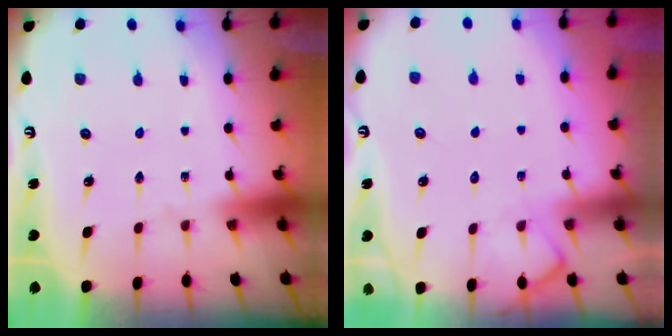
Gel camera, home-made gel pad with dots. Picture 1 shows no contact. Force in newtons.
{"total": 6.5, "press": 6.5, "slide": 0.8}